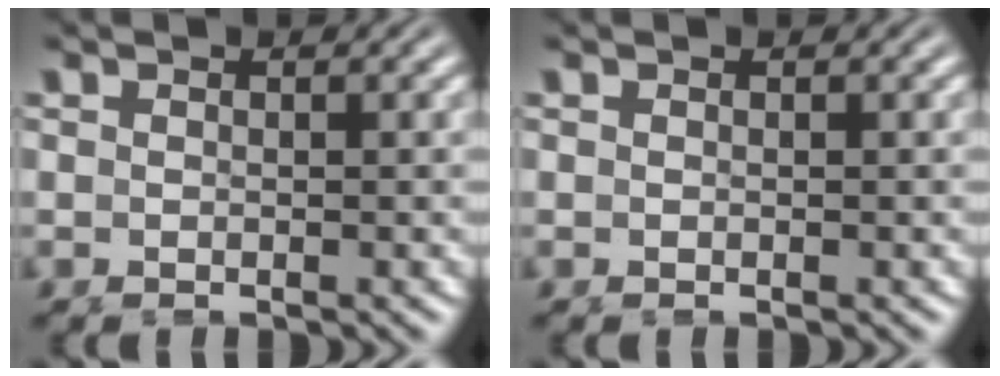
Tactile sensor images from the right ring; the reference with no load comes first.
{"total": 0.0}